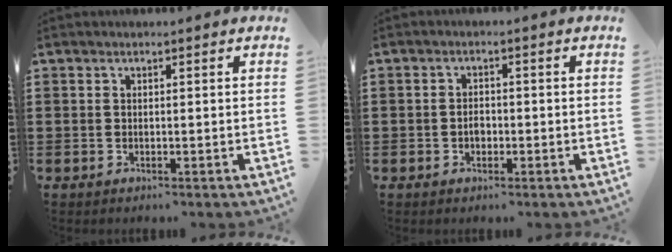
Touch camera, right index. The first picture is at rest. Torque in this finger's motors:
{"motor_torque": [0.04, 2.10, 0.04, 0.00]}